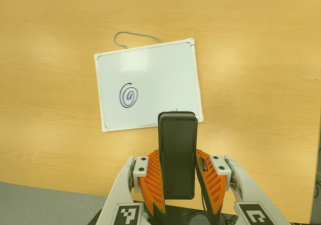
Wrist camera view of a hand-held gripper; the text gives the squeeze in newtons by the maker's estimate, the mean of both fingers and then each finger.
{"total": 4.7, "left": 3.2, "right": 6.2}